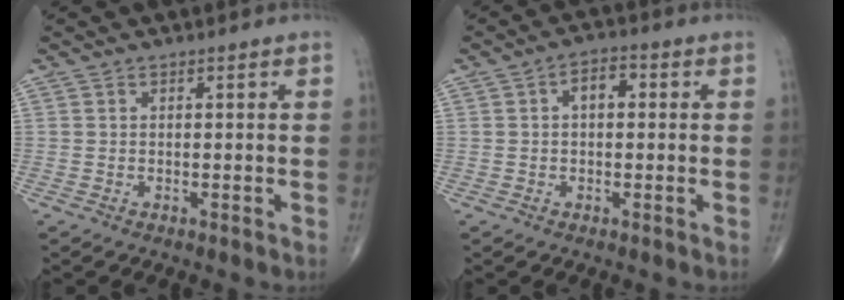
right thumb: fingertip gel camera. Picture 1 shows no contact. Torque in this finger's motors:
{"motor_torque": [0.28, 0.94, 0.14, -0.21, -0.02]}